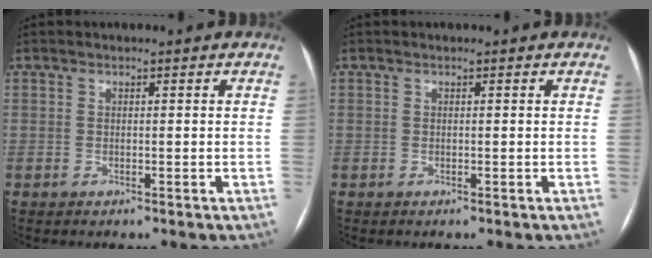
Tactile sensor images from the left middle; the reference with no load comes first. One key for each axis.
{"total": 0.0}